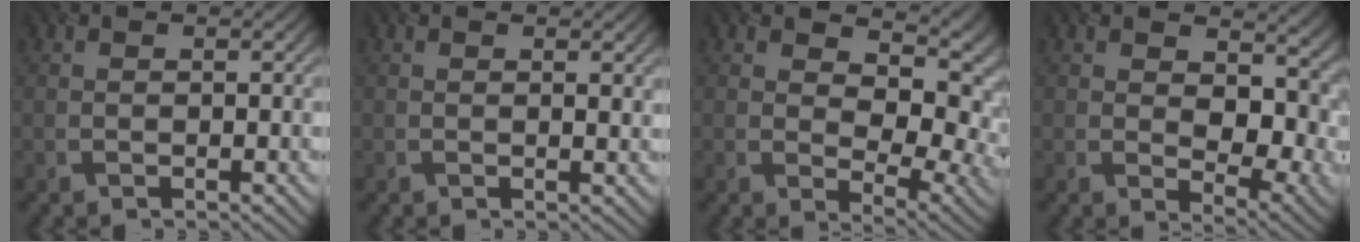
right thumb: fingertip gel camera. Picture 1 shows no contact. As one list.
[{"total": 0.8, "force": [0.4, 0.1, 0.7], "torque": [-0.010, -0.004, 0.006]}, {"total": 10.0, "force": [3.0, 5.8, 7.5], "torque": [-0.120, -0.012, 0.049]}, {"total": 11.5, "force": [1.8, 6.6, 9.2], "torque": [-0.148, -0.016, 0.033]}]